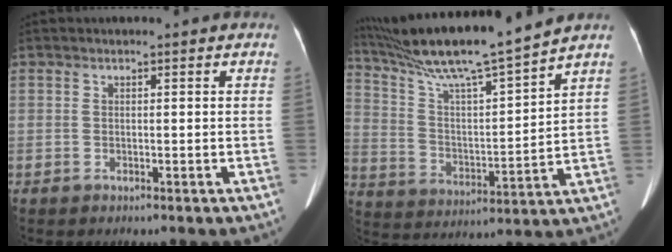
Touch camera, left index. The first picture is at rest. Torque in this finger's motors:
{"motor_torque": [0.83, -1.32, 0.31, 0.06]}